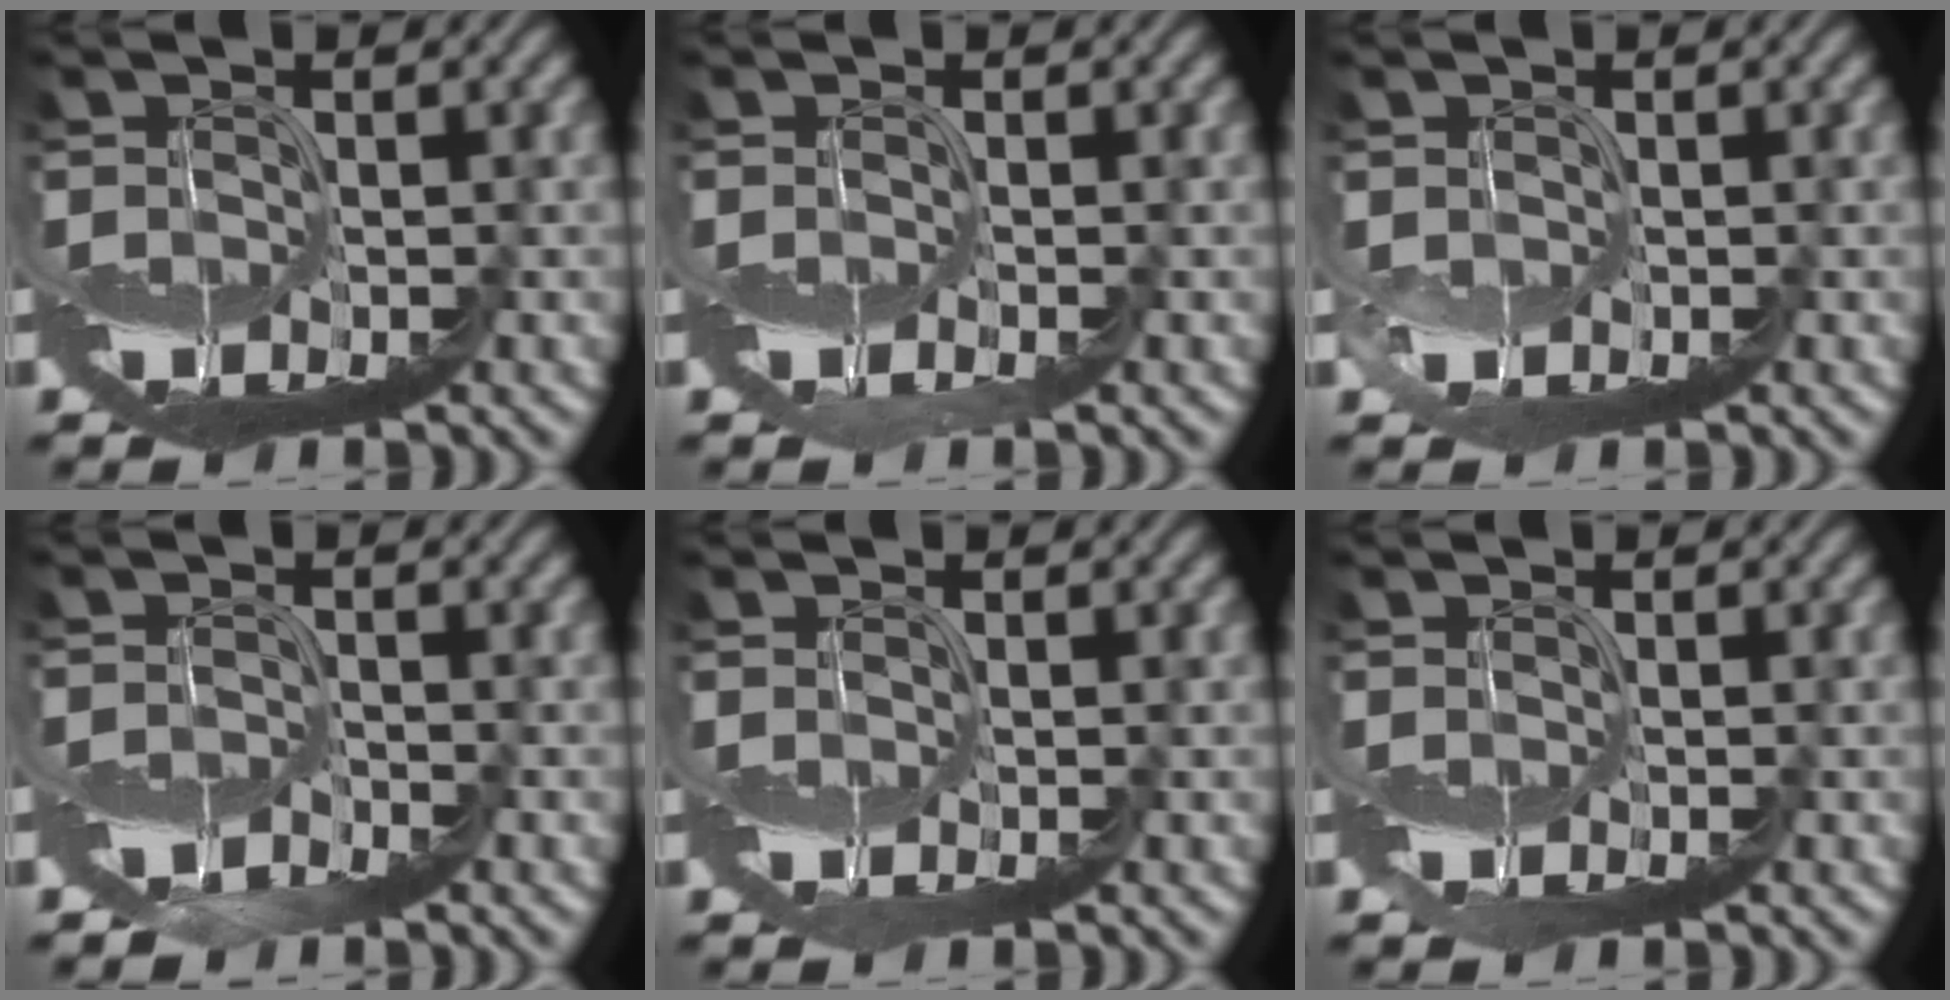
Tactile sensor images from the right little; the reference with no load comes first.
{"total": 0.7, "force": [-0.1, -0.5, -0.5], "torque": [0.005, 0.000, -0.003]}
{"total": 0.6, "force": [0.6, 0.1, 0.0], "torque": [-0.001, 0.000, 0.011]}
{"total": 1.3, "force": [-1.1, -0.3, -0.7], "torque": [0.014, 0.000, -0.020]}
{"total": 0.6, "force": [0.6, -0.2, -0.1], "torque": [-0.002, 0.000, 0.009]}
{"total": 0.0}